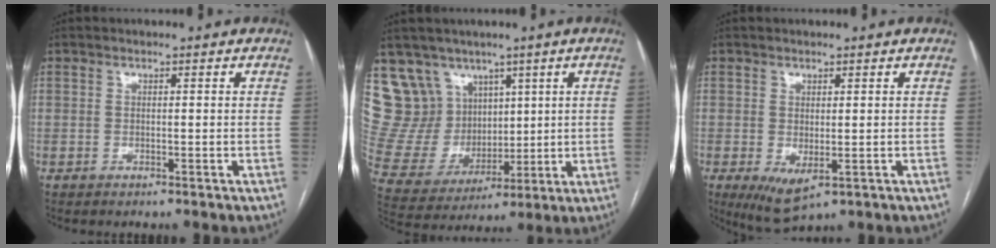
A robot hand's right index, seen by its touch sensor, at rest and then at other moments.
{"total": 12.6, "force": [7.9, 9.4, 2.5], "torque": [-0.063, 0.043, 0.174]}
{"total": 5.3, "force": [-1.7, 2.3, 4.5], "torque": [-0.074, -0.019, -0.011]}